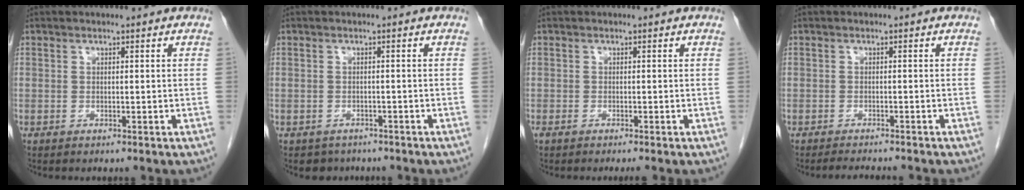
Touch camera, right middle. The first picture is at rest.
{"total": 2.8, "force": [-2.2, 1.7, -0.1], "torque": [-0.005, 0.005, -0.029]}
{"total": 1.7, "force": [-1.4, 0.0, 1.0], "torque": [-0.013, -0.003, -0.021]}
{"total": 3.8, "force": [-3.5, 0.2, 1.4], "torque": [-0.016, -0.008, -0.048]}